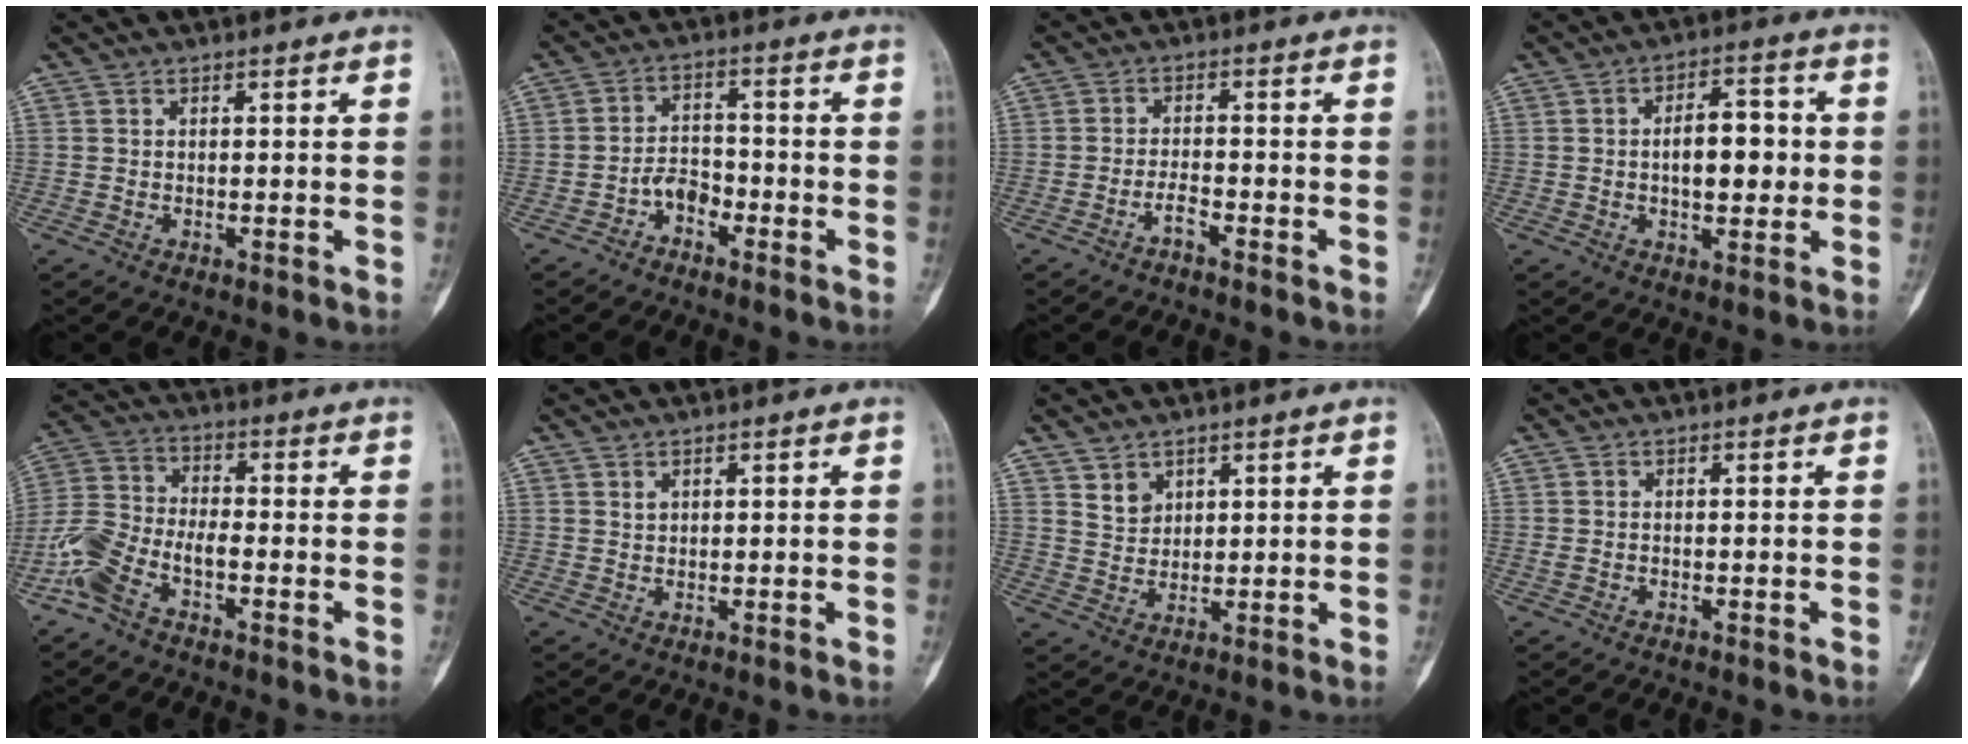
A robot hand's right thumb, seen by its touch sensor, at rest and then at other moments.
{"total": 4.1, "force": [-2.6, 2.5, 2.0], "torque": [-0.022, 0.026, -0.052]}
{"total": 2.4, "force": [-1.9, 0.5, 1.4], "torque": [-0.033, 0.013, -0.037]}
{"total": 9.0, "force": [0.1, 4.6, 7.6], "torque": [-0.091, 0.015, 0.000]}
{"total": 9.2, "force": [-4.9, 4.4, 6.3], "torque": [-0.144, 0.034, -0.107]}
{"total": 0.8, "force": [0.5, 0.5, 0.4], "torque": [-0.003, -0.002, 0.010]}
{"total": 3.5, "force": [2.2, 2.5, 1.1], "torque": [-0.004, -0.019, 0.046]}
{"total": 0.7, "force": [-0.3, 0.4, 0.5], "torque": [-0.019, 0.004, -0.006]}